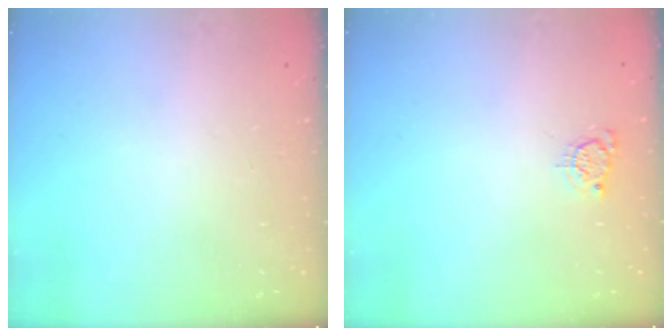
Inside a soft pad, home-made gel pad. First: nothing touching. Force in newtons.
{"total": 3.3, "press": 3.3, "slide": 0.4}